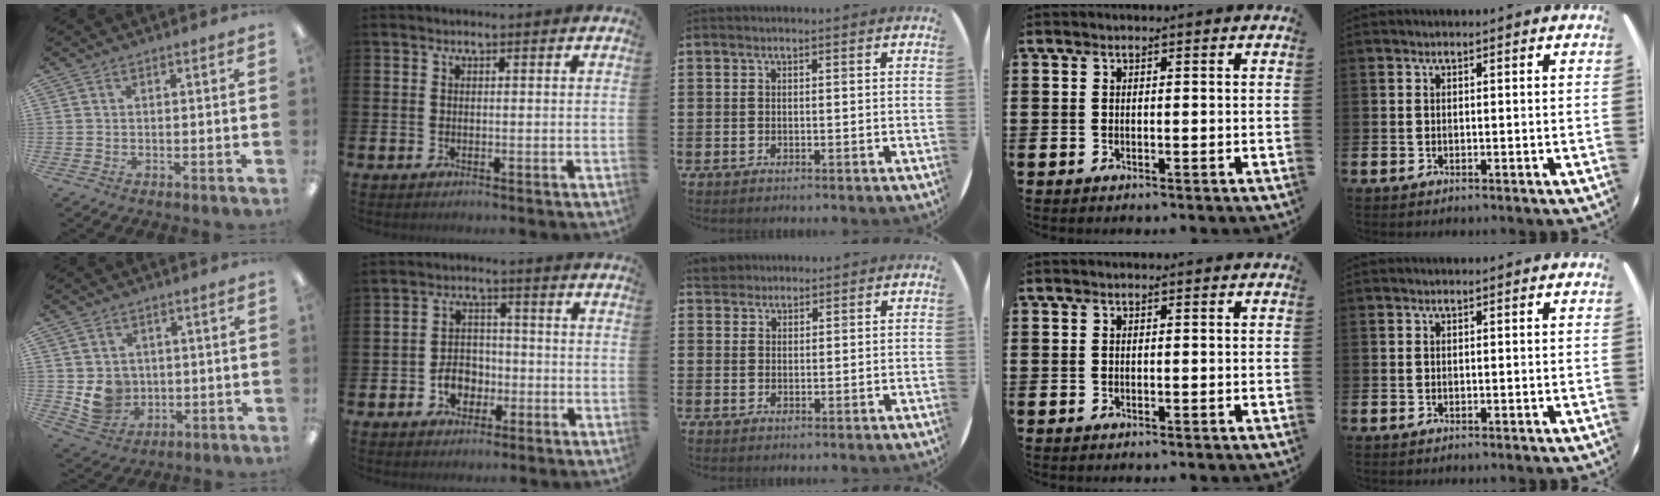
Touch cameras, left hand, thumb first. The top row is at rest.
{"thumb": {"total": 7.5, "force": [0.3, 7.1, 2.2], "torque": [-0.039, 0.000, 0.015]}, "index": {"total": 4.3, "force": [-1.8, 3.4, 1.9], "torque": [-0.031, 0.001, -0.041]}, "middle": {"total": 2.4, "force": [2.2, 0.9, 0.1], "torque": [0.002, 0.000, 0.043]}}